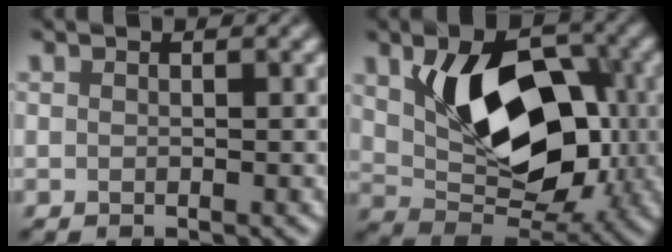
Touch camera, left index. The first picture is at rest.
{"total": 10.5, "force": [0.9, 6.5, 8.2], "torque": [-0.133, -0.004, 0.020]}